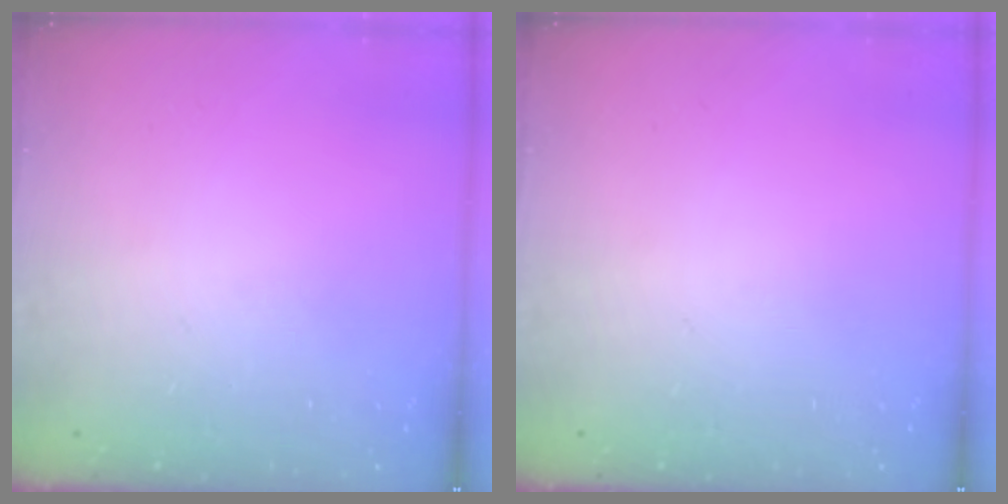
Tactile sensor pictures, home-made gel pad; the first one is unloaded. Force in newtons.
{"total": 0.0}